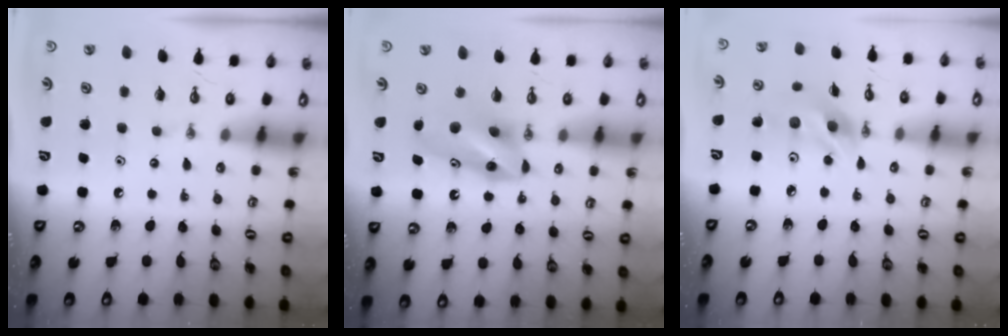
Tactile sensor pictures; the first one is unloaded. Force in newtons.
{"total": 9.2, "press": 8.5, "slide": 3.6}
{"total": 11.0, "press": 11.0, "slide": 0.6}